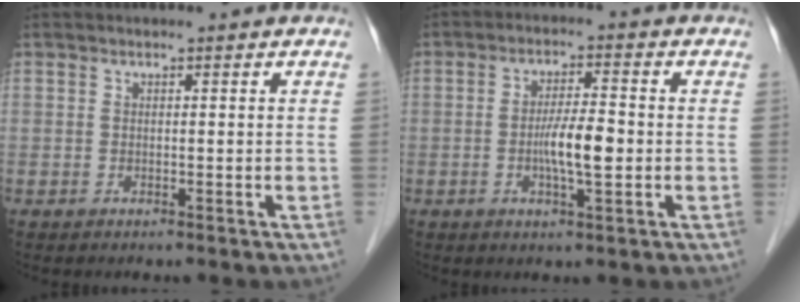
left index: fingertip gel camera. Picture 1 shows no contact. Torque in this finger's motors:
{"motor_torque": [1.00, 0.68, 0.20, 0.06]}